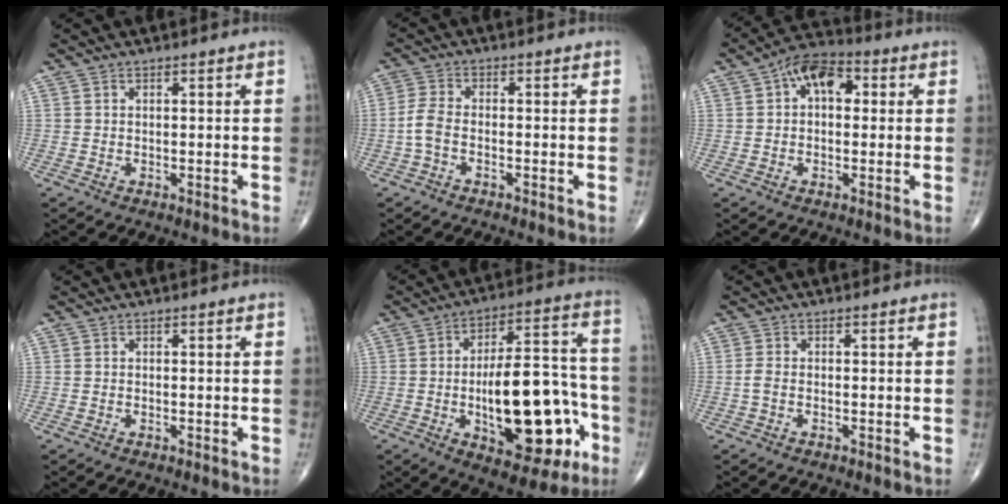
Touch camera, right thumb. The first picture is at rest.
{"total": 3.6, "force": [-1.3, 1.8, 2.8], "torque": [-0.065, 0.015, -0.033]}
{"total": 8.6, "force": [1.9, 5.3, 6.5], "torque": [-0.085, 0.027, 0.018]}
{"total": 0.0}
{"total": 23.5, "force": [-6.2, 10.3, 20.1], "torque": [-0.281, 0.038, -0.076]}
{"total": 1.4, "force": [-0.5, 0.8, 1.1], "torque": [-0.026, 0.004, -0.012]}